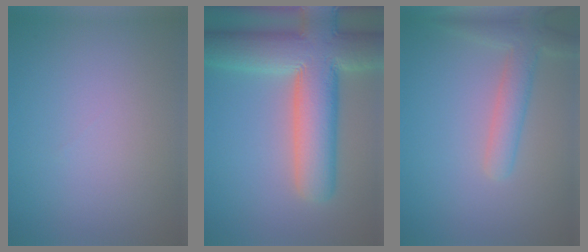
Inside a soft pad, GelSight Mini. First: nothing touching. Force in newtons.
{"total": 11.8, "press": 11.8, "slide": 0.9}
{"total": 3.5, "press": 3.5, "slide": 0.3}